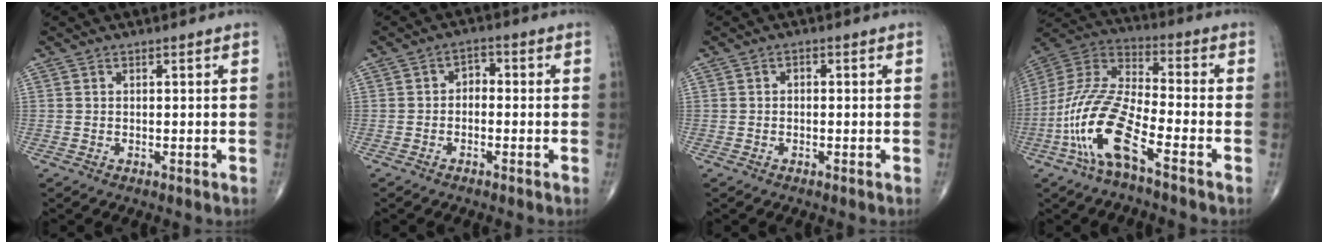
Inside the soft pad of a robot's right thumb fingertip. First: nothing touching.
{"total": 2.8, "force": [-0.6, 2.0, 1.8], "torque": [-0.013, 0.018, -0.022]}
{"total": 1.0, "force": [-0.1, 0.7, 0.7], "torque": [-0.004, 0.004, -0.005]}
{"total": 16.2, "force": [-7.7, 4.5, 13.5], "torque": [-0.302, 0.042, -0.154]}